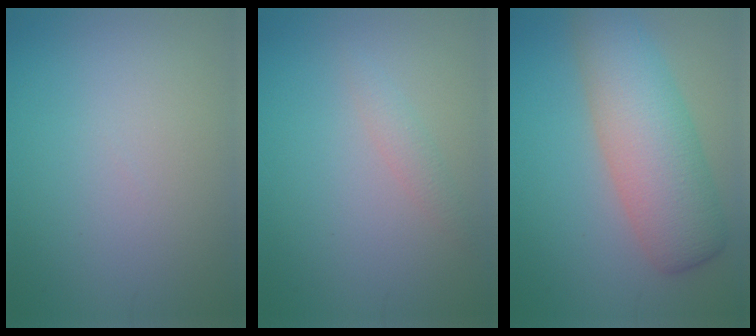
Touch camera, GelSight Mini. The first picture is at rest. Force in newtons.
{"total": 1.2, "press": 1.2, "slide": 0.0}
{"total": 7.5, "press": 7.5, "slide": 0.3}